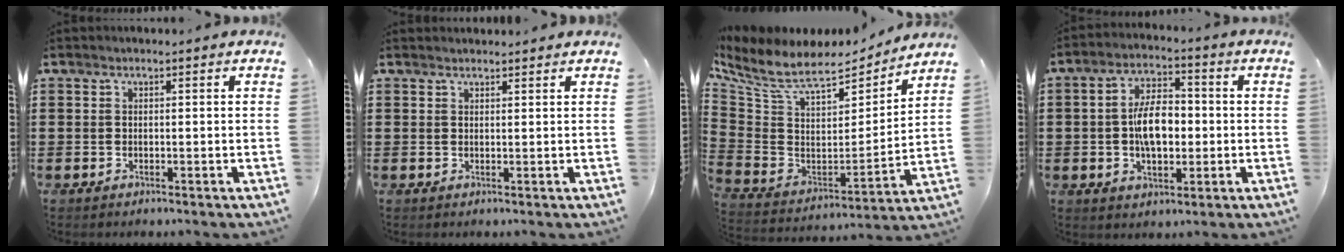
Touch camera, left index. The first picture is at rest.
{"total": 1.0, "force": [1.0, 0.2, 0.0], "torque": [-0.003, 0.000, 0.021]}
{"total": 8.9, "force": [7.2, 2.6, 4.6], "torque": [-0.122, -0.047, 0.123]}
{"total": 7.9, "force": [-0.5, 4.2, 6.6], "torque": [-0.128, 0.004, -0.016]}